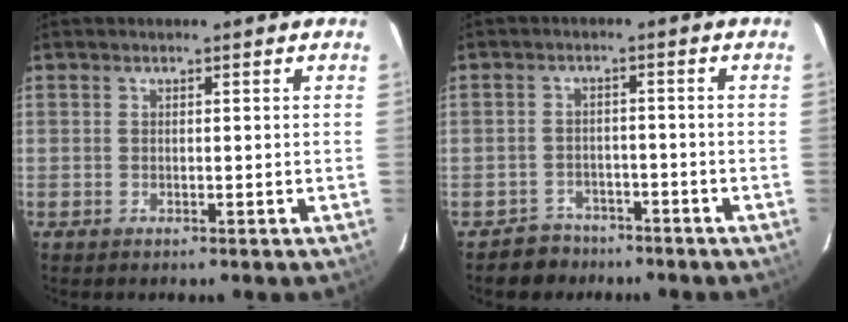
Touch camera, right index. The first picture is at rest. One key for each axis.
{"total": 4.7, "fx": -3.5, "fy": 3.1, "fz": -0.4, "tx": -0.004, "ty": 0.023, "tz": -0.054}